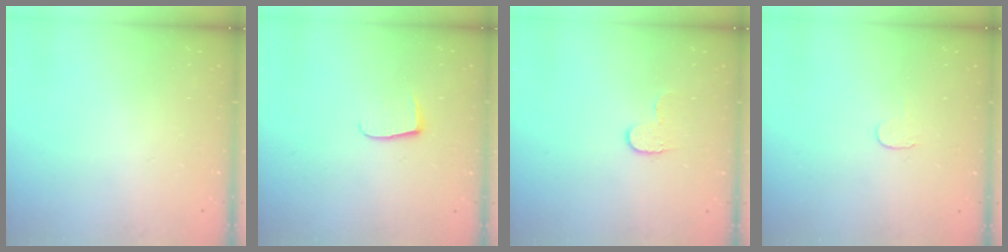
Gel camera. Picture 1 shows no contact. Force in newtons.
{"total": 6.0, "press": 5.9, "slide": 0.7}
{"total": 5.8, "press": 5.8, "slide": 0.5}
{"total": 3.8, "press": 3.8, "slide": 0.4}